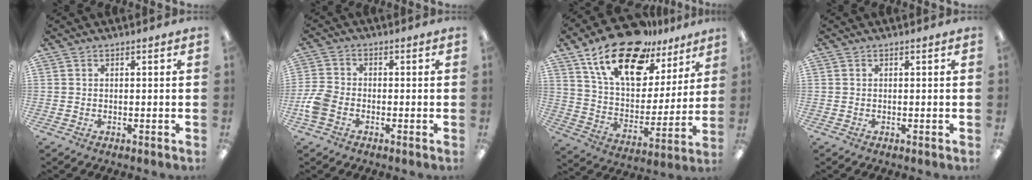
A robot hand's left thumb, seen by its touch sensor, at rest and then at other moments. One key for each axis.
{"total": 5.9, "fx": -2.3, "fy": 4.0, "fz": 3.7, "tx": -0.074, "ty": 0.012, "tz": -0.041}
{"total": 21.8, "fx": 14.5, "fy": 10.6, "fz": 12.3, "tx": -0.215, "ty": -0.081, "tz": 0.256}
{"total": 0.0}